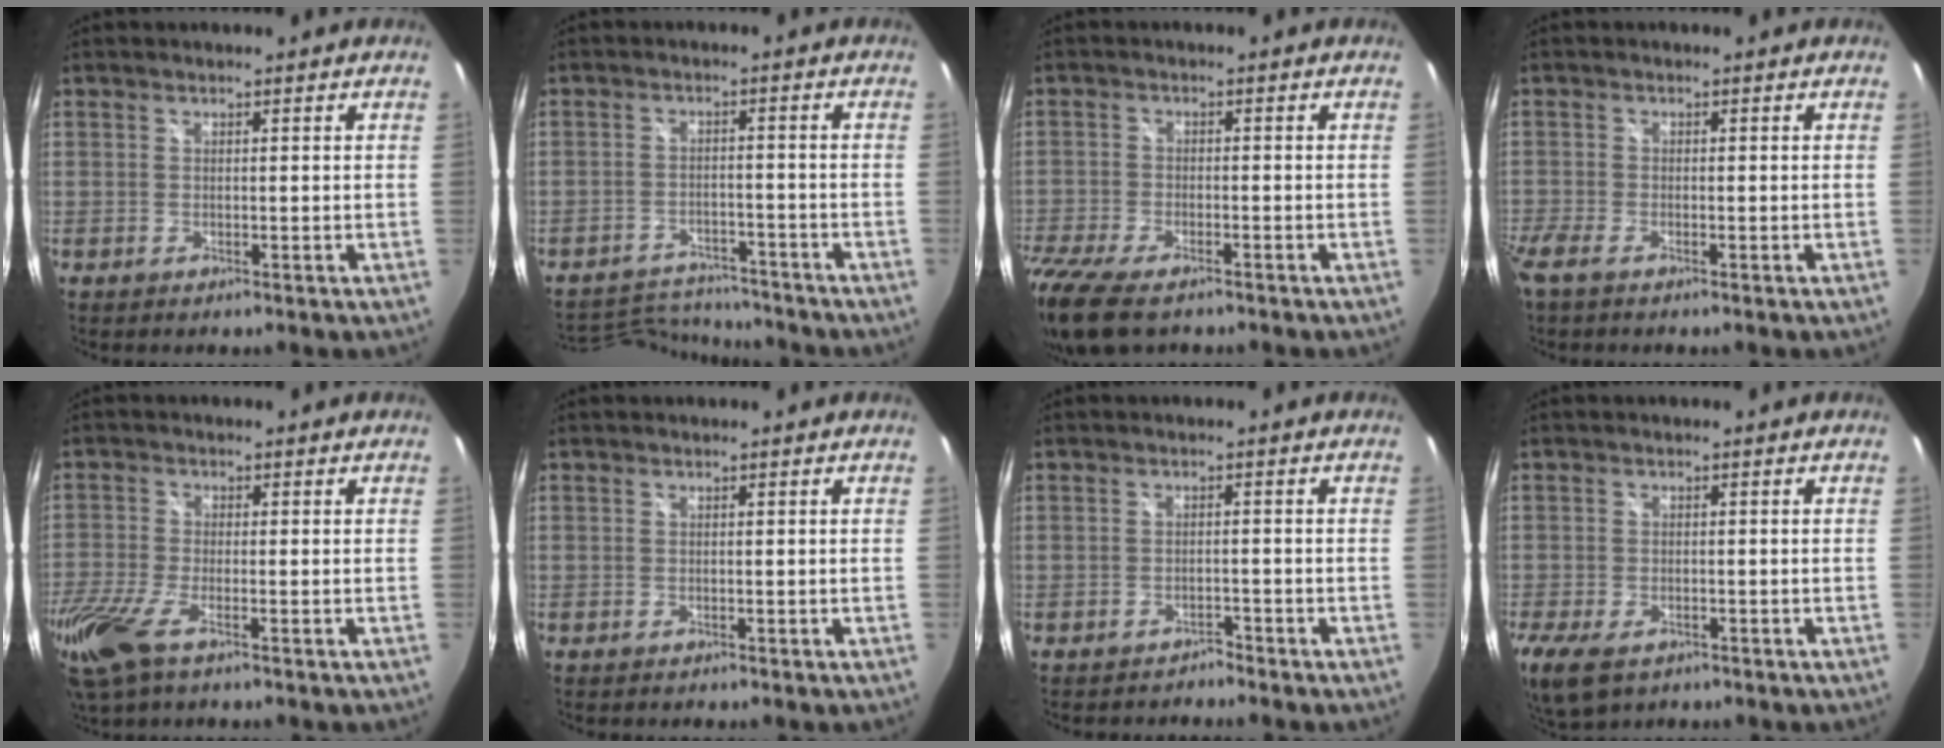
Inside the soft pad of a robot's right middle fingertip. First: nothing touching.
{"total": 11.7, "force": [-11.1, 2.8, 2.5], "torque": [-0.072, 0.012, -0.163]}
{"total": 13.0, "force": [-9.7, 4.8, 7.2], "torque": [-0.187, -0.056, -0.180]}
{"total": 2.7, "force": [-2.0, 0.6, 1.7], "torque": [-0.045, -0.009, -0.043]}
{"total": 11.8, "force": [-7.0, 3.9, 8.7], "torque": [-0.205, -0.048, -0.138]}
{"total": 0.0}
{"total": 2.5, "force": [-2.4, 0.8, 0.3], "torque": [-0.010, -0.007, -0.038]}
{"total": 9.0, "force": [-5.4, 4.8, 5.4], "torque": [-0.134, -0.037, -0.098]}